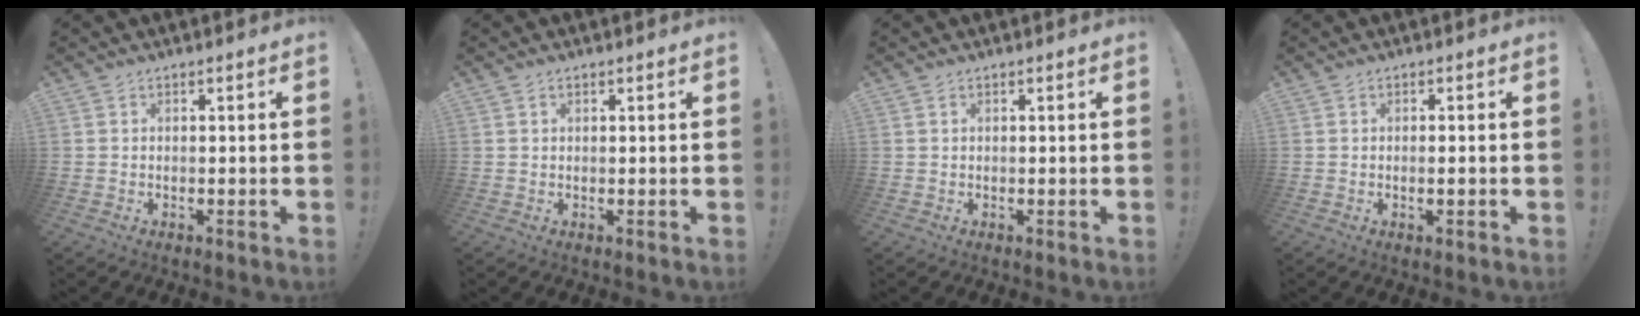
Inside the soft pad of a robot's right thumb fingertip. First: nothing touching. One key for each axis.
{"total": 0.7, "fx": 0.4, "fy": 0.5, "fz": 0.3, "tx": -0.002, "ty": 0.000, "tz": 0.008}
{"total": 0.0}
{"total": 1.3, "fx": -0.4, "fy": -0.1, "fz": 1.3, "tx": -0.023, "ty": 0.000, "tz": -0.009}